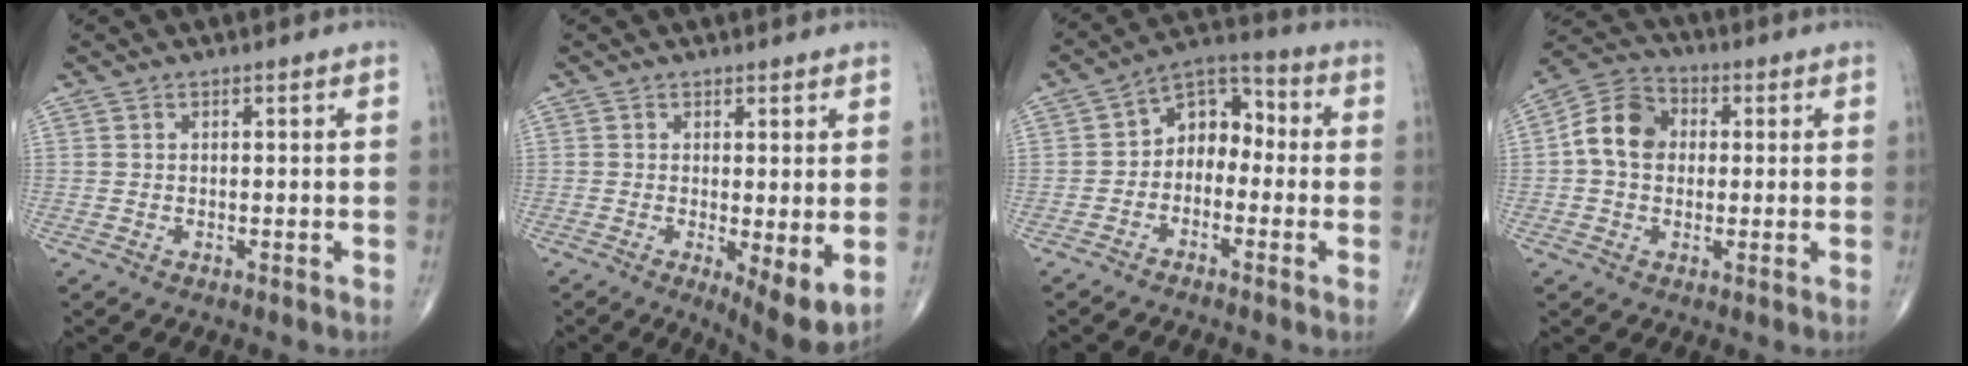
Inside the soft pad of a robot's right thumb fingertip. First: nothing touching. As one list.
[{"total": 7.0, "force": [-0.7, 2.1, 6.6], "torque": [-0.098, -0.023, -0.009]}, {"total": 8.4, "force": [-1.4, 6.1, 5.6], "torque": [-0.056, 0.044, -0.045]}, {"total": 9.3, "force": [0.7, 7.2, 5.8], "torque": [-0.095, 0.025, 0.000]}]